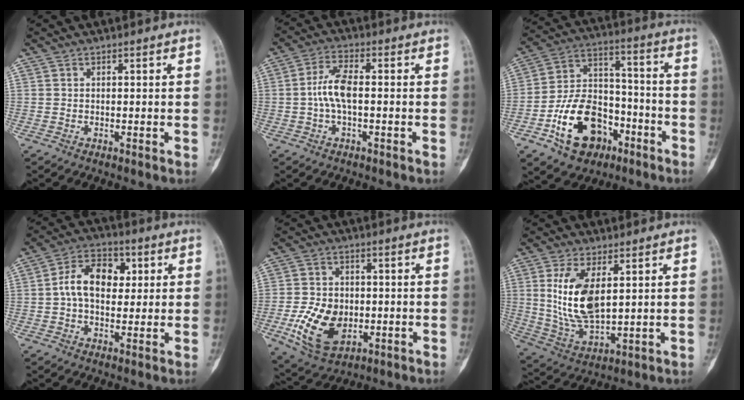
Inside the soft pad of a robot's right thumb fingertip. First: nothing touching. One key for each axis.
{"total": 6.2, "fx": -0.4, "fy": 2.5, "fz": 5.7, "tx": -0.126, "ty": 0.017, "tz": -0.013}
{"total": 17.2, "fx": -7.9, "fy": 11.4, "fz": 10.1, "tx": -0.142, "ty": 0.070, "tz": -0.130}
{"total": 10.5, "fx": 1.3, "fy": 7.1, "fz": 7.6, "tx": -0.105, "ty": 0.019, "tz": 0.015}
{"total": 12.4, "fx": -2.8, "fy": 8.4, "fz": 8.7, "tx": -0.139, "ty": 0.001, "tz": -0.038}
{"total": 12.6, "fx": 2.9, "fy": 6.0, "fz": 10.7, "tx": -0.210, "ty": -0.019, "tz": 0.071}